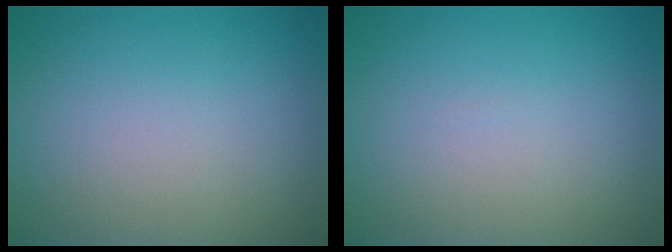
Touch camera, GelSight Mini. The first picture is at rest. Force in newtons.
{"total": 0.0}